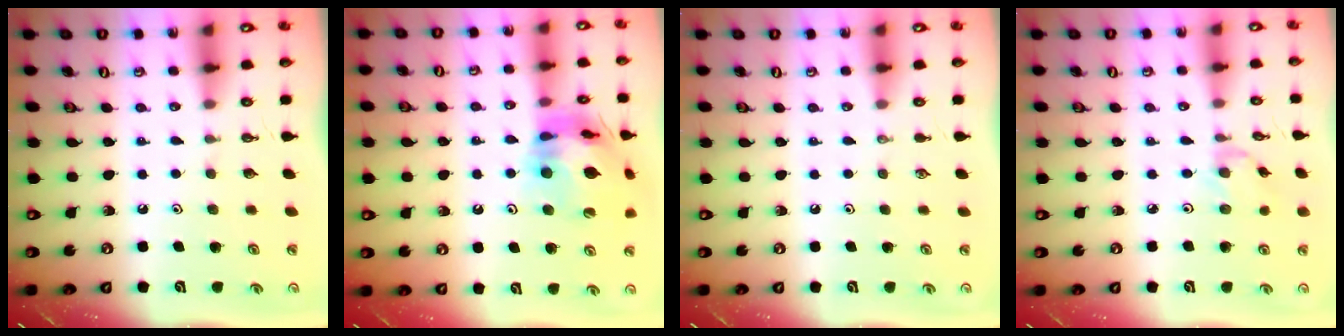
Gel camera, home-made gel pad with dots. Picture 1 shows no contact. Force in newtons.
{"total": 17.8, "press": 17.7, "slide": 2.3}
{"total": 0.0}
{"total": 1.1, "press": 1.1, "slide": 0.3}